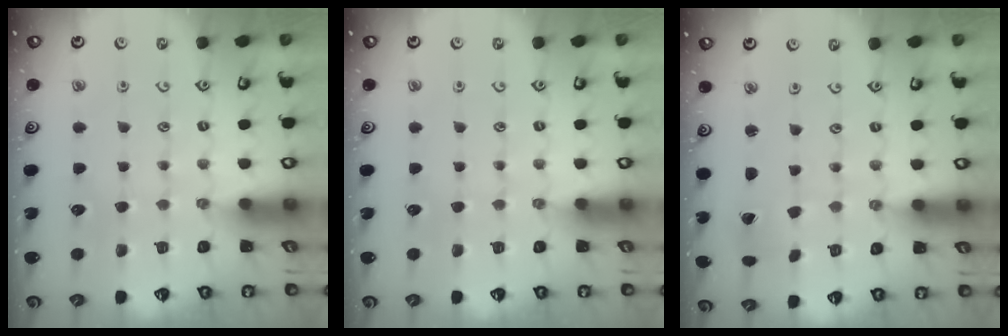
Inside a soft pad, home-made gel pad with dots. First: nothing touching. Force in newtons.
{"total": 0.0}
{"total": 0.7, "press": 0.7, "slide": 0.1}